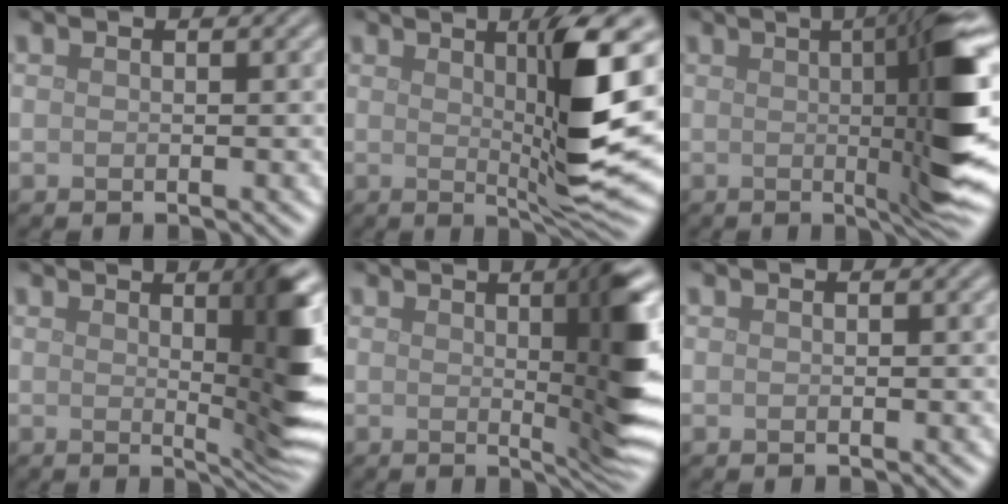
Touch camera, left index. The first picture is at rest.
{"total": 8.4, "force": [1.5, 1.1, 8.2], "torque": [-0.122, -0.010, 0.034]}
{"total": 11.5, "force": [0.8, 2.0, 11.3], "torque": [-0.131, 0.006, 0.013]}
{"total": 7.4, "force": [1.4, 1.3, 7.1], "torque": [-0.083, -0.004, 0.027]}
{"total": 8.3, "force": [1.2, 1.6, 8.0], "torque": [-0.091, 0.000, 0.023]}
{"total": 0.0}